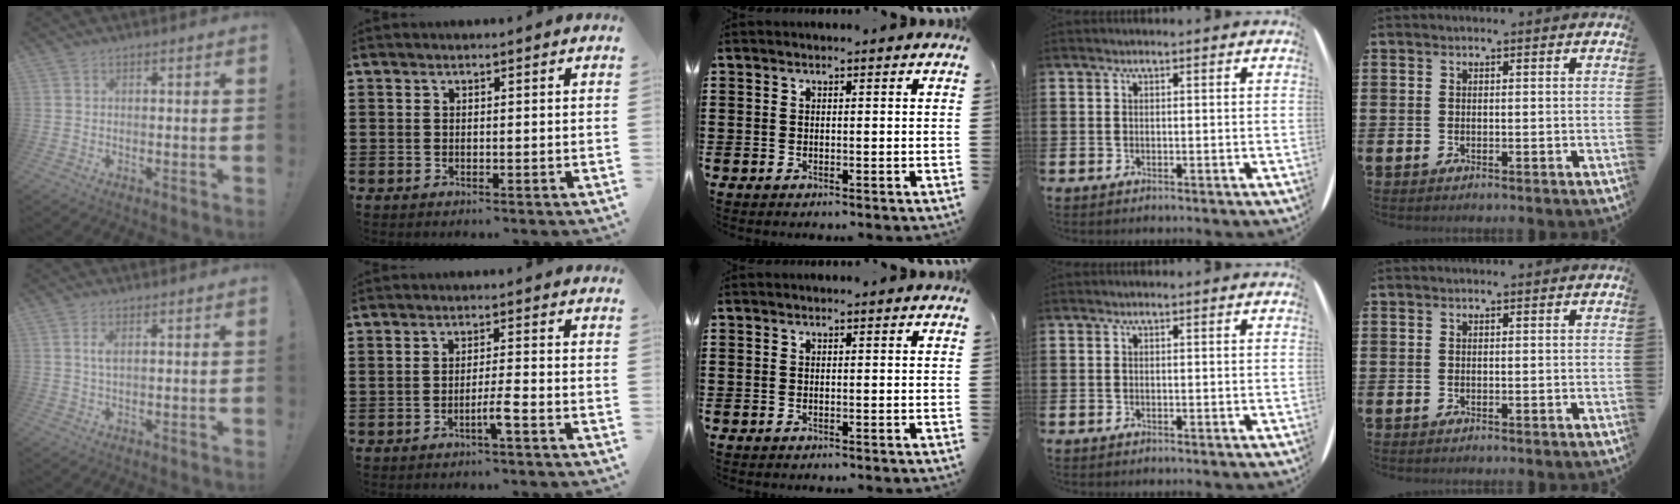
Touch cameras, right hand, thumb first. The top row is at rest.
{"thumb": {"total": 2.4, "force": [0.6, 0.8, 2.2], "torque": [-0.037, 0.000, 0.008]}, "index": {"total": 3.4, "force": [-1.5, -0.4, 3.0], "torque": [-0.058, -0.010, -0.032]}}